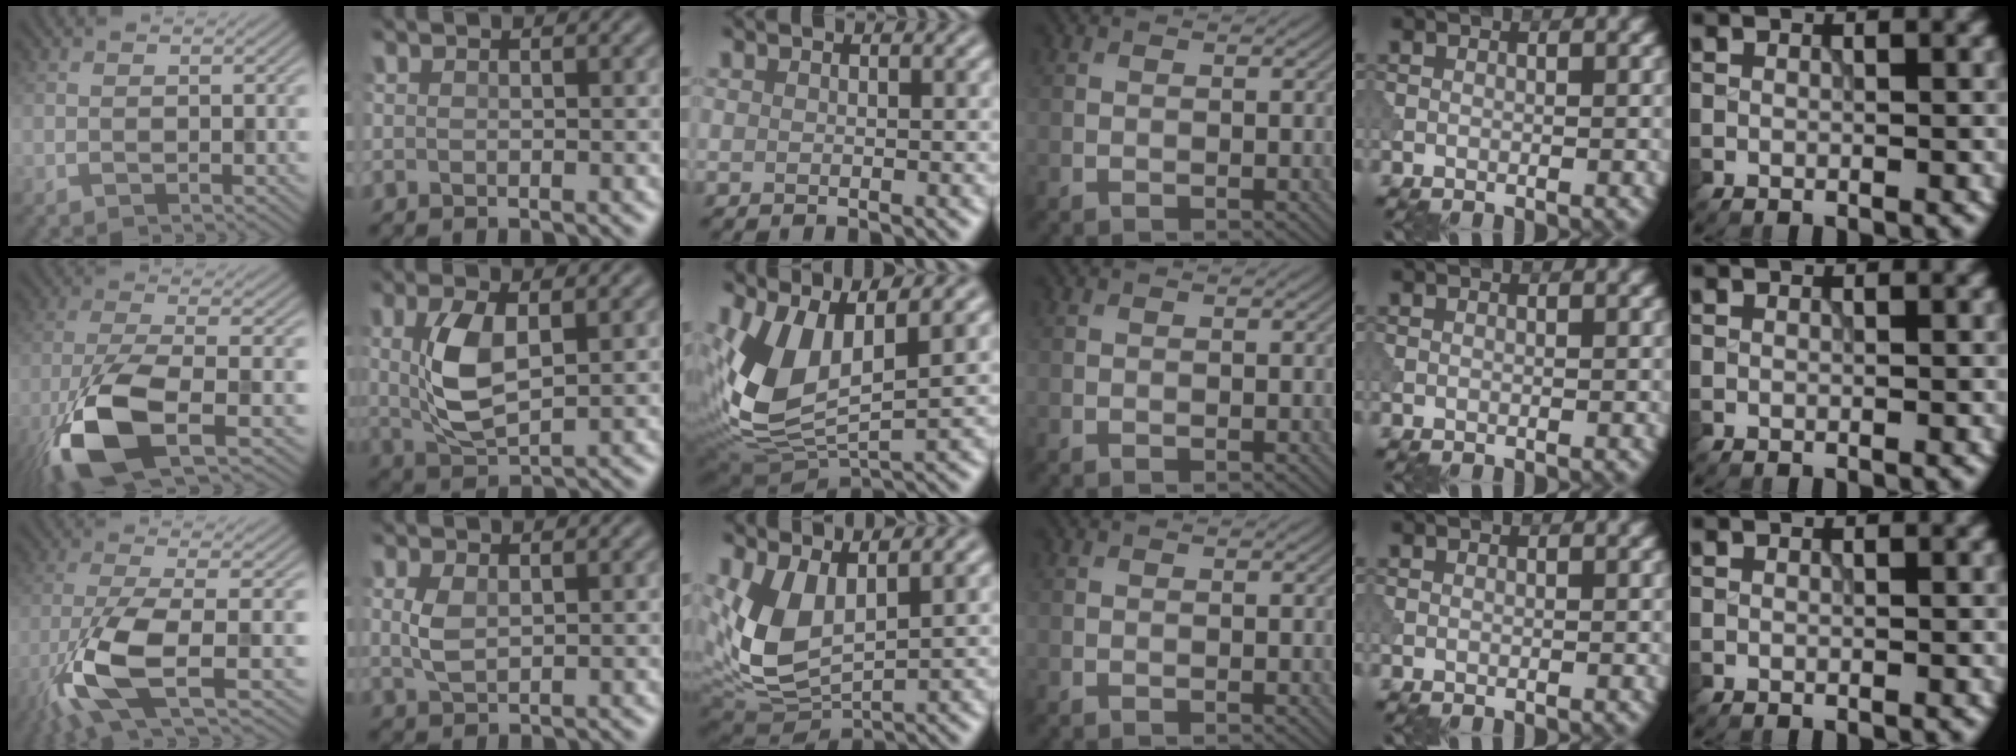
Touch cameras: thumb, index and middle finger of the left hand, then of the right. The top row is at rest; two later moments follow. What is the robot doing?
{"motion": "wipe", "object": "makeup brush"}